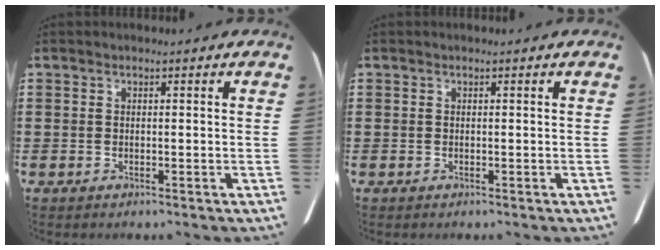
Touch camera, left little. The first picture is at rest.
{"total": 0.0}